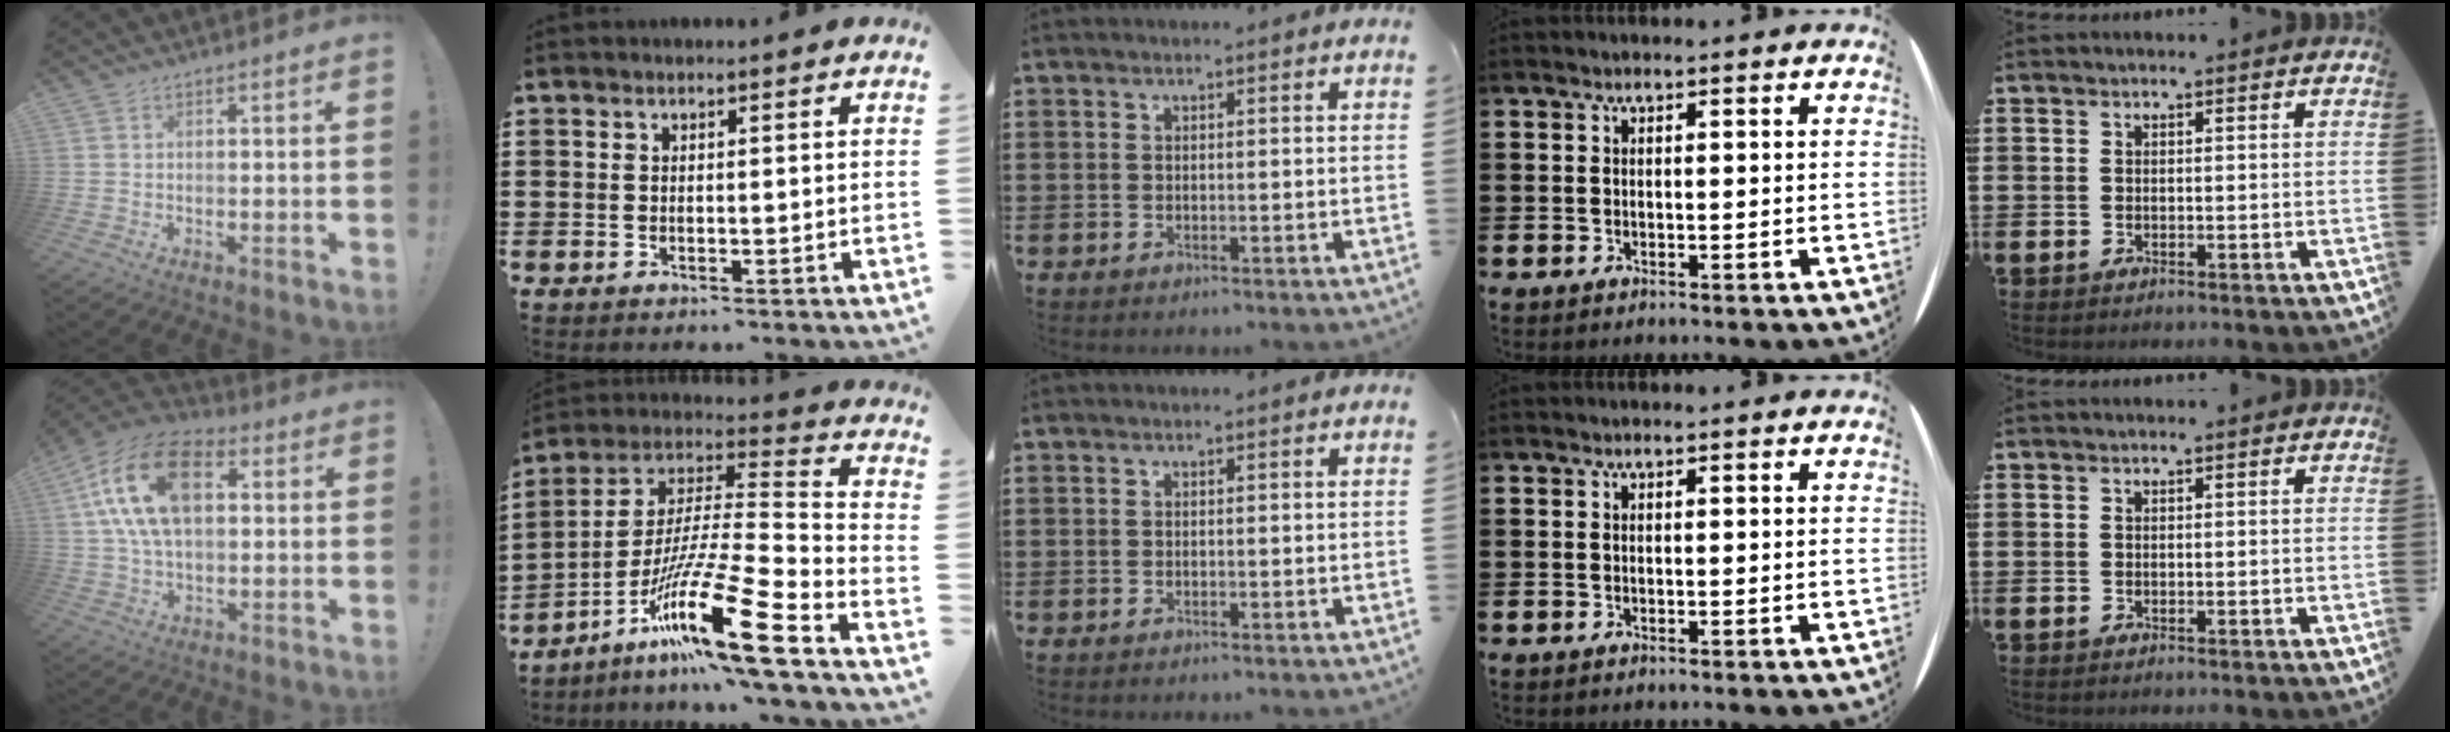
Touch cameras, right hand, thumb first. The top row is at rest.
{"thumb": {"total": 20.1, "force": [5.3, 11.9, 15.4], "torque": [-0.295, -0.003, 0.088]}, "index": {"total": 18.3, "force": [-11.0, 1.4, 14.6], "torque": [-0.263, 0.008, -0.198]}}